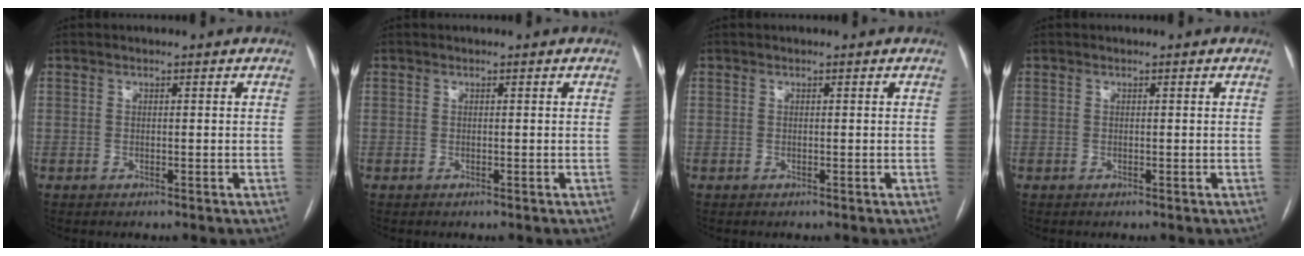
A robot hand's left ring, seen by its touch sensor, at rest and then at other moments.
{"total": 0.0}
{"total": 0.0}
{"total": 0.0}